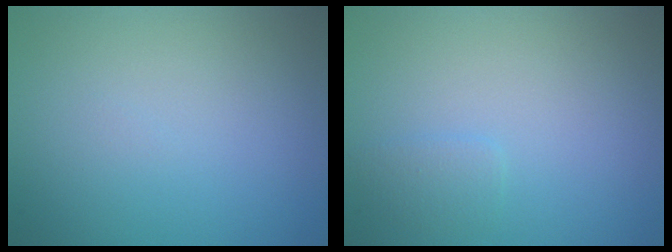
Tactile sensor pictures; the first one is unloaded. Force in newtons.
{"total": 1.0, "press": 1.0, "slide": 0.0}